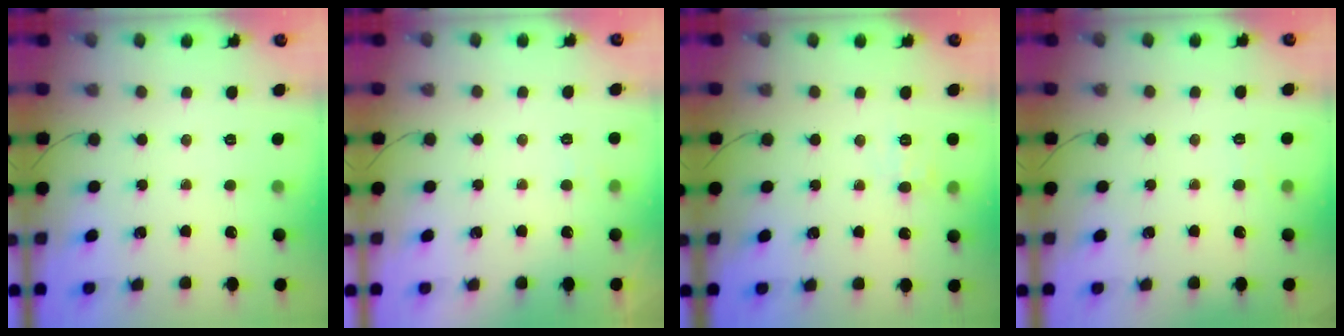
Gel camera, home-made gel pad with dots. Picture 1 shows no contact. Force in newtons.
{"total": 2.3, "press": 2.0, "slide": 1.2}
{"total": 7.1, "press": 6.9, "slide": 1.7}
{"total": 4.1, "press": 3.9, "slide": 1.2}